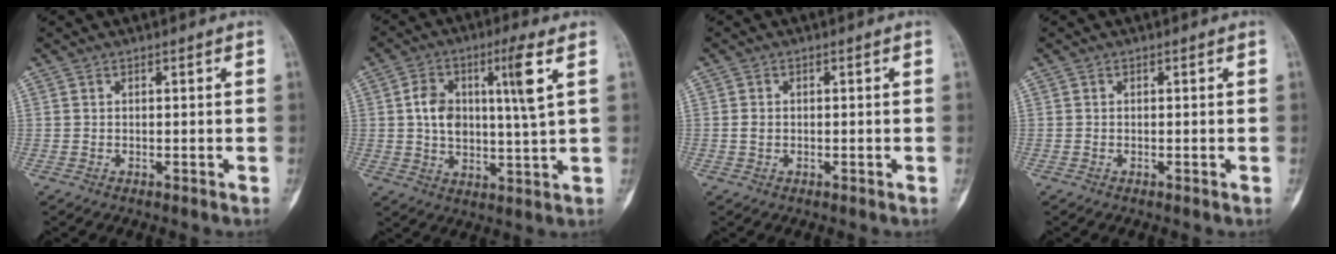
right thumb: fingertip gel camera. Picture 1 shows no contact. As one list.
[{"total": 11.9, "force": [3.3, 3.0, 11.0], "torque": [-0.203, 0.007, 0.057]}, {"total": 1.1, "force": [-0.1, 0.9, 0.6], "torque": [-0.008, 0.002, 0.000]}, {"total": 0.0}]